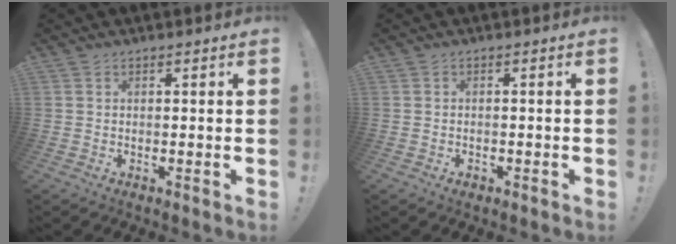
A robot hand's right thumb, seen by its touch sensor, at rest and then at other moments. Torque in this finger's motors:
{"motor_torque": [-0.18, 0.33, 0.04, -0.04, -0.01]}